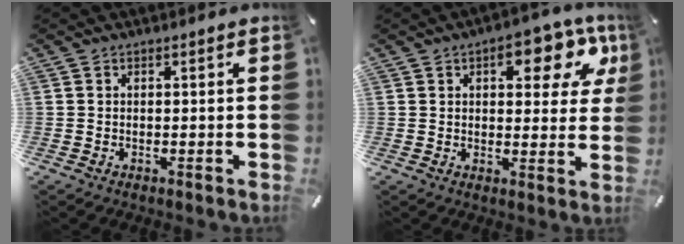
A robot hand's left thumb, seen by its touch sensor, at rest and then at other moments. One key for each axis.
{"total": 12.1, "fx": 5.3, "fy": 6.2, "fz": 8.9, "tx": -0.100, "ty": -0.019, "tz": 0.083}